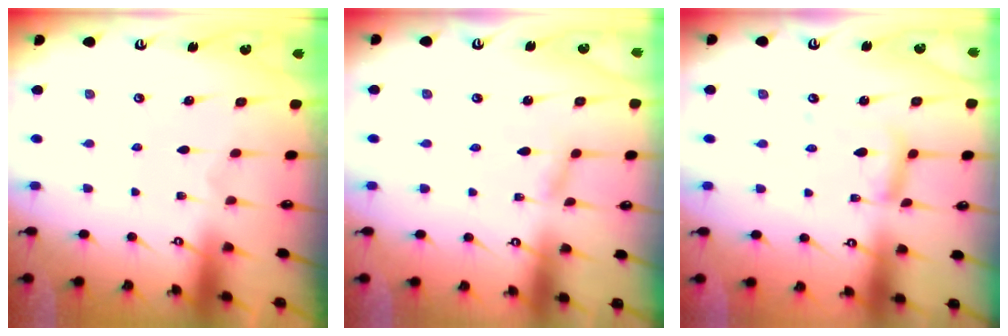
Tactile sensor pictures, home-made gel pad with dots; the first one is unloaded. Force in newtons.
{"total": 2.5, "press": 2.5, "slide": 0.1}
{"total": 9.2, "press": 9.1, "slide": 0.7}